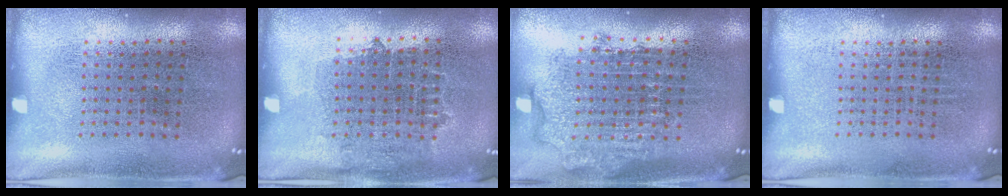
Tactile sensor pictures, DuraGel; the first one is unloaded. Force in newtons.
{"total": 0.8, "press": 0.7, "slide": 0.4}
{"total": 1.8, "press": 1.5, "slide": 1.1}
{"total": 0.0}